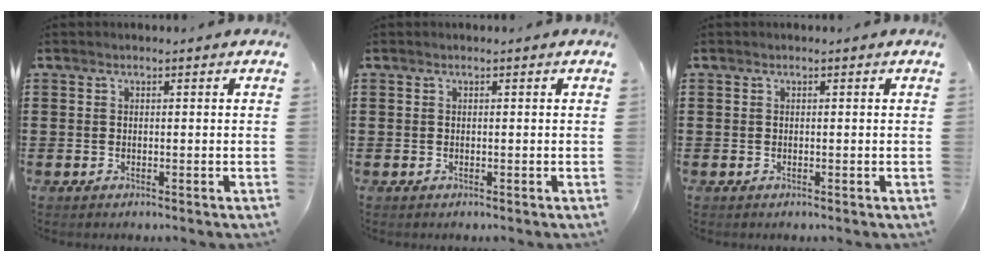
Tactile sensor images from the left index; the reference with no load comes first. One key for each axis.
{"total": 0.0}
{"total": 0.0}